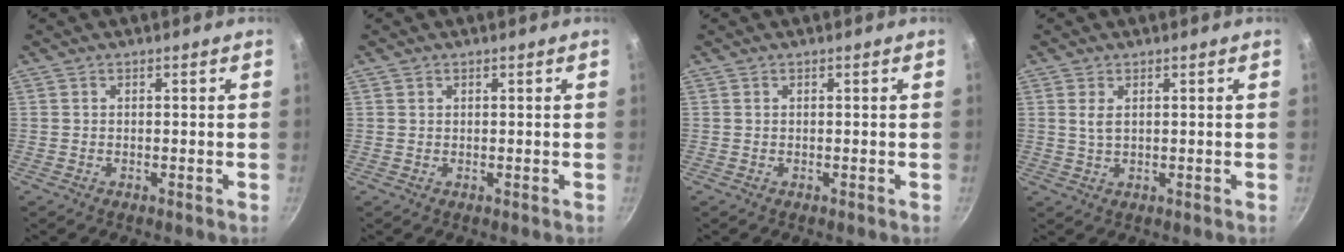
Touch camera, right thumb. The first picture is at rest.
{"total": 0.5, "force": [0.3, 0.4, 0.1], "torque": [0.001, 0.000, 0.003]}
{"total": 0.0}
{"total": 1.3, "force": [0.4, 0.7, 1.0], "torque": [-0.018, 0.001, 0.007]}